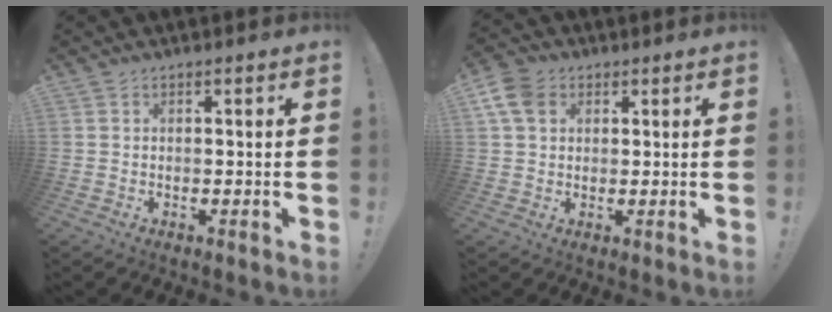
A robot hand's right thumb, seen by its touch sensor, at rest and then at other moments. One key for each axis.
{"total": 8.1, "fx": 3.6, "fy": 5.8, "fz": 4.3, "tx": -0.088, "ty": -0.007, "tz": 0.071}